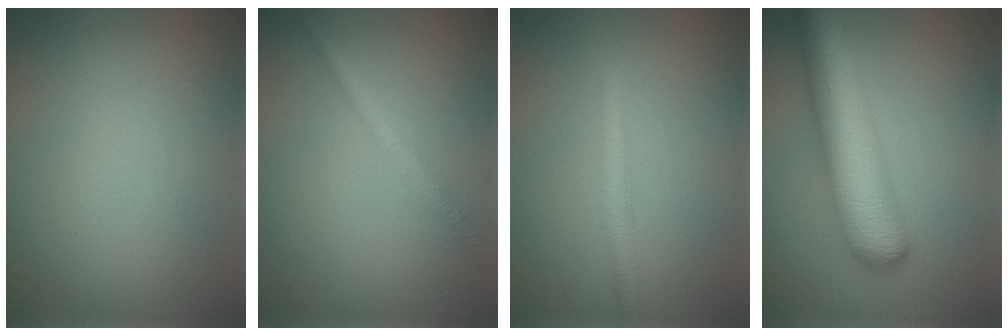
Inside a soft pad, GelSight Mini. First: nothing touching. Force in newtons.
{"total": 2.0, "press": 2.0, "slide": 0.1}
{"total": 2.1, "press": 2.1, "slide": 0.2}
{"total": 9.4, "press": 9.4, "slide": 0.4}